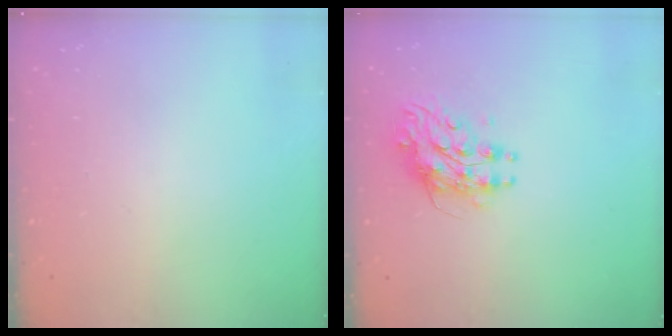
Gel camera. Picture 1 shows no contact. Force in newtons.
{"total": 8.9, "press": 8.9, "slide": 0.5}